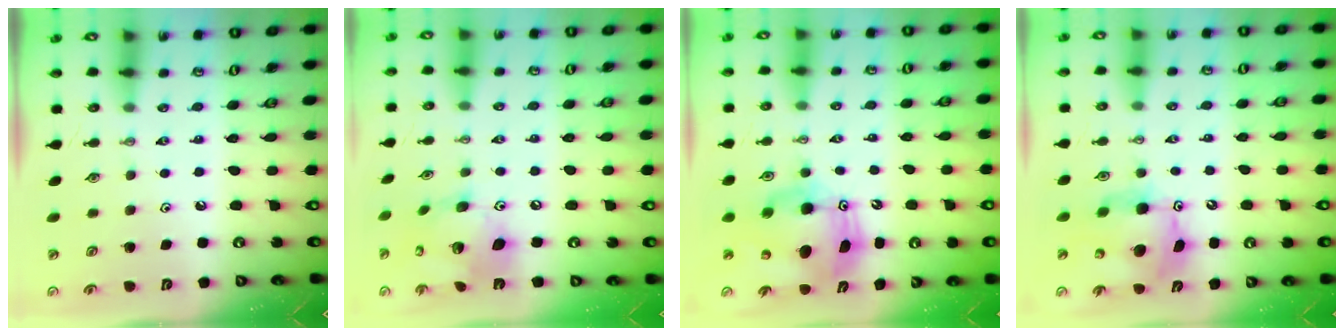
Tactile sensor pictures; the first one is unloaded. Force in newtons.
{"total": 15.5, "press": 15.4, "slide": 1.7}
{"total": 11.4, "press": 11.3, "slide": 1.0}
{"total": 10.2, "press": 10.2, "slide": 1.1}